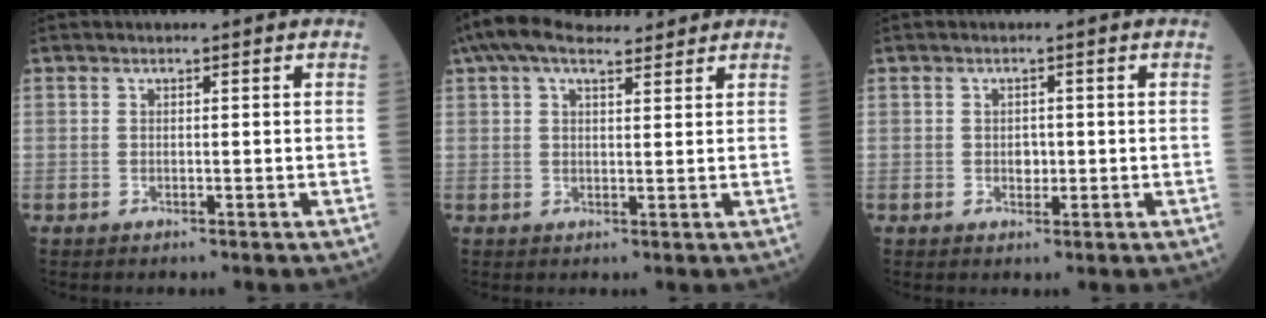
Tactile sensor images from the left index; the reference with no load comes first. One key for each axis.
{"total": 8.5, "fx": 7.0, "fy": 2.3, "fz": 4.2, "tx": -0.082, "ty": 0.041, "tz": 0.119}
{"total": 1.5, "fx": -0.3, "fy": 1.2, "fz": 0.9, "tx": -0.015, "ty": -0.003, "tz": -0.003}